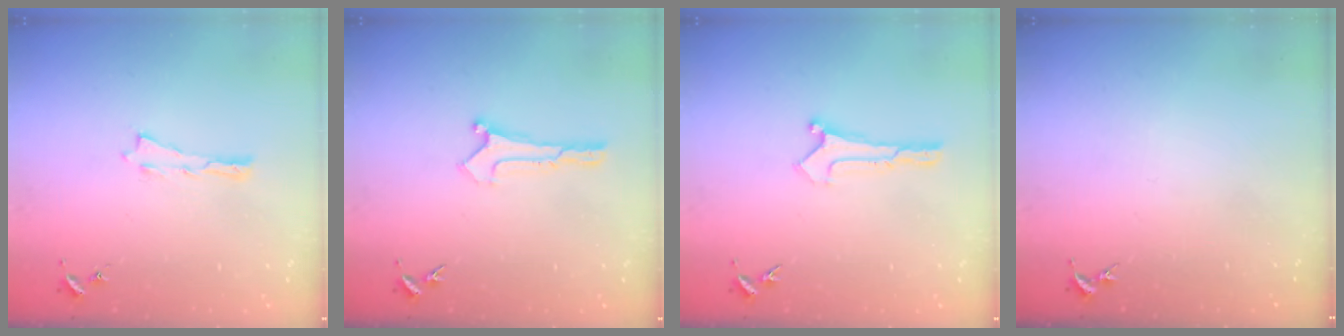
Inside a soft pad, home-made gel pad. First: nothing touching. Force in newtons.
{"total": 0.0}
{"total": 0.0}
{"total": 0.0}